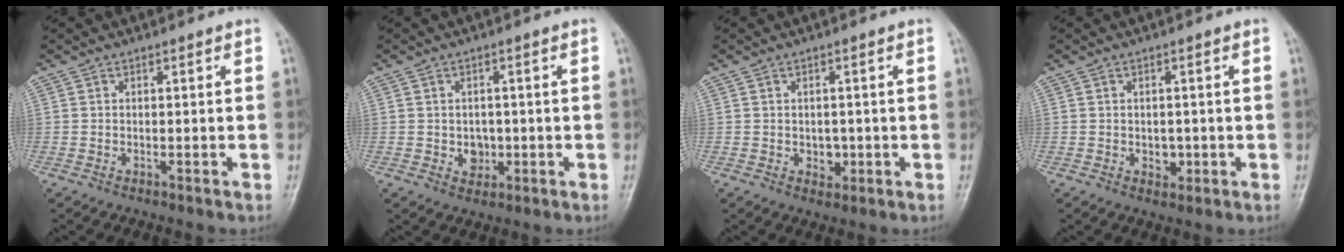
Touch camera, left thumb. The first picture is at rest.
{"total": 3.1, "force": [-0.4, 2.7, 1.6], "torque": [-0.008, 0.002, 0.000]}
{"total": 2.6, "force": [-0.3, 2.1, 1.5], "torque": [-0.009, 0.001, 0.000]}
{"total": 2.3, "force": [-0.2, 1.8, 1.4], "torque": [-0.009, 0.000, 0.000]}